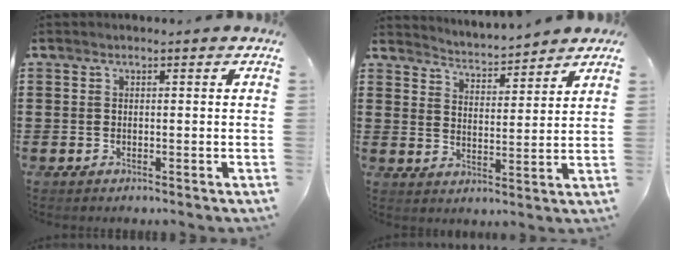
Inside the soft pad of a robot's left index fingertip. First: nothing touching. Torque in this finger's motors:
{"motor_torque": [1.08, -1.06, 0.16, 0.08]}